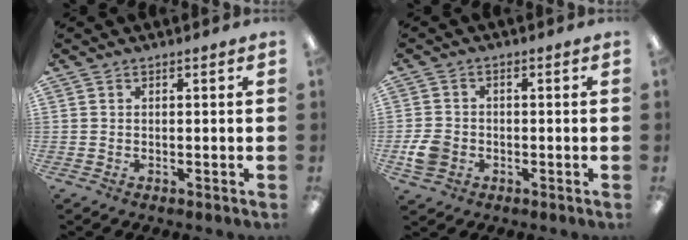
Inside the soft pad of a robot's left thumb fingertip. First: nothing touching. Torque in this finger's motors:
{"motor_torque": [-0.43, 0.49, 0.26, -0.26, 0.03]}